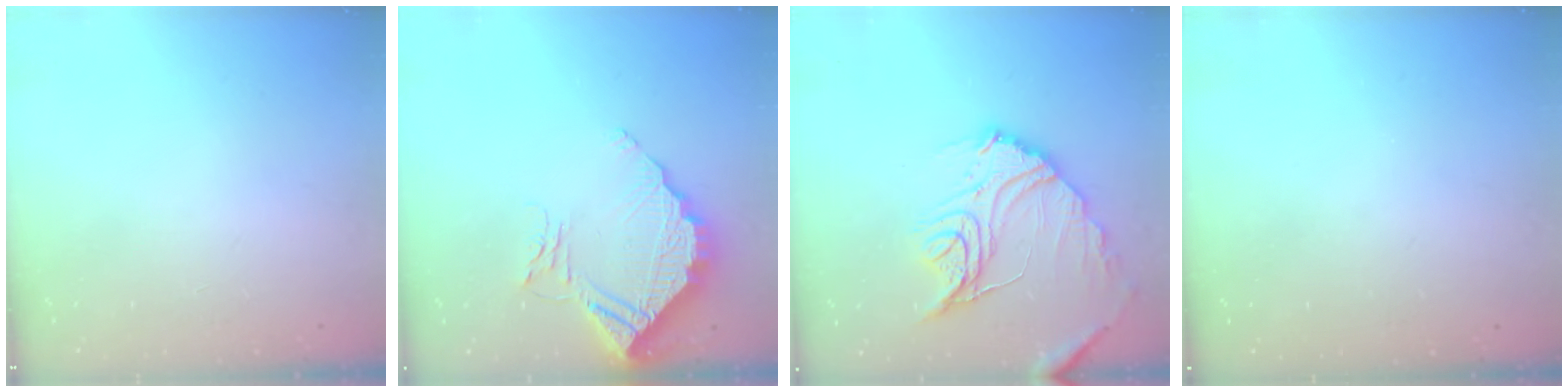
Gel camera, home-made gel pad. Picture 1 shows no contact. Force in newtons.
{"total": 12.2, "press": 12.1, "slide": 0.7}
{"total": 19.4, "press": 19.3, "slide": 1.8}
{"total": 2.9, "press": 2.8, "slide": 0.8}